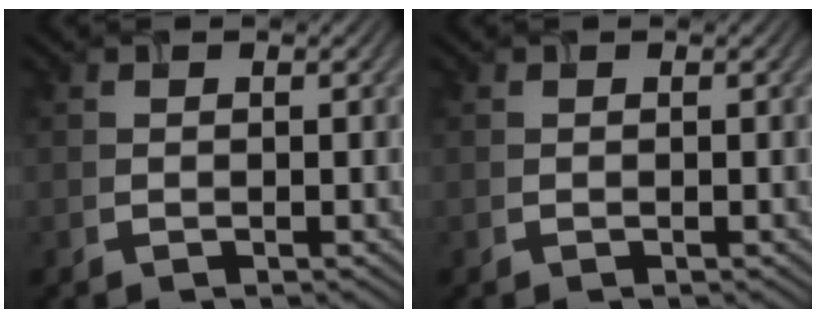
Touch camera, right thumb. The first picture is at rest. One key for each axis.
{"total": 0.0}